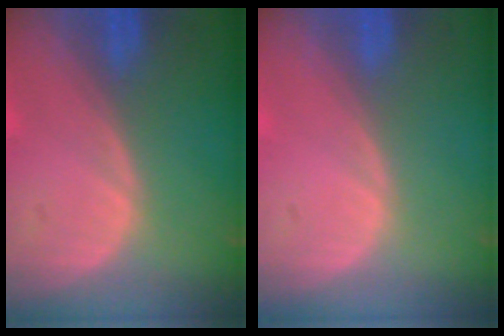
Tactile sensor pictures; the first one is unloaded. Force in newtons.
{"total": 0.0}